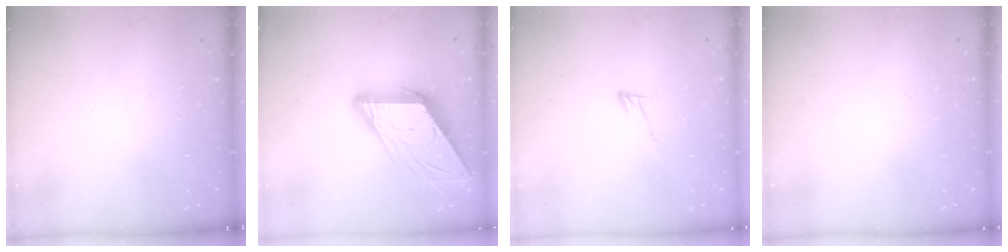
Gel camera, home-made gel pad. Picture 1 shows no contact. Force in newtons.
{"total": 13.4, "press": 13.3, "slide": 1.5}
{"total": 6.5, "press": 6.5, "slide": 0.4}
{"total": 1.6, "press": 1.6, "slide": 0.1}